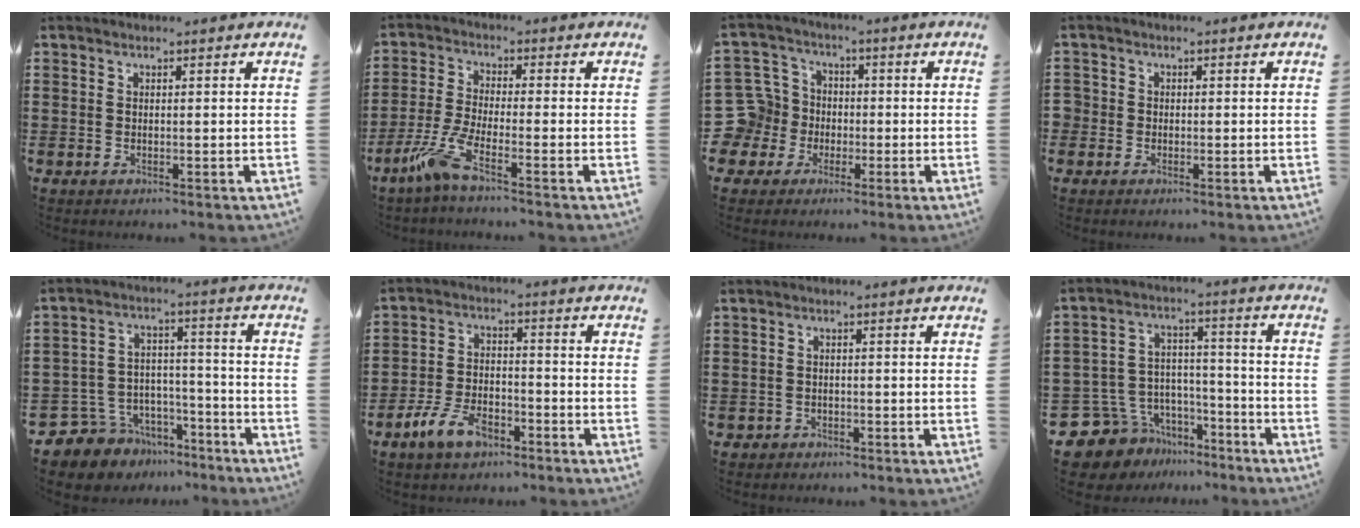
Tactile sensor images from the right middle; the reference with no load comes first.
{"total": 5.9, "force": [-3.8, 0.6, 4.5], "torque": [-0.123, -0.022, -0.079]}
{"total": 10.2, "force": [-1.1, 9.7, 2.6], "torque": [-0.127, 0.008, -0.021]}
{"total": 1.5, "force": [-0.4, 1.5, 0.1], "torque": [-0.007, 0.004, -0.010]}
{"total": 7.0, "force": [-6.2, 3.3, -0.3], "torque": [-0.021, 0.011, -0.125]}
{"total": 7.0, "force": [-4.8, 3.1, 4.0], "torque": [-0.097, 0.005, -0.094]}
{"total": 1.3, "force": [-1.1, 0.7, -0.1], "torque": [-0.003, 0.003, -0.026]}
{"total": 8.7, "force": [-7.4, 4.6, 0.4], "torque": [-0.040, 0.005, -0.144]}